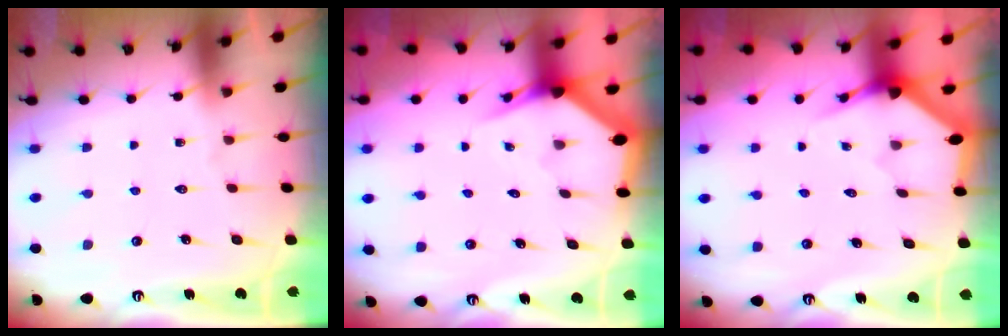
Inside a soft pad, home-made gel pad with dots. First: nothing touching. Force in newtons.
{"total": 2.9, "press": 2.9, "slide": 0.2}
{"total": 3.5, "press": 3.5, "slide": 0.1}